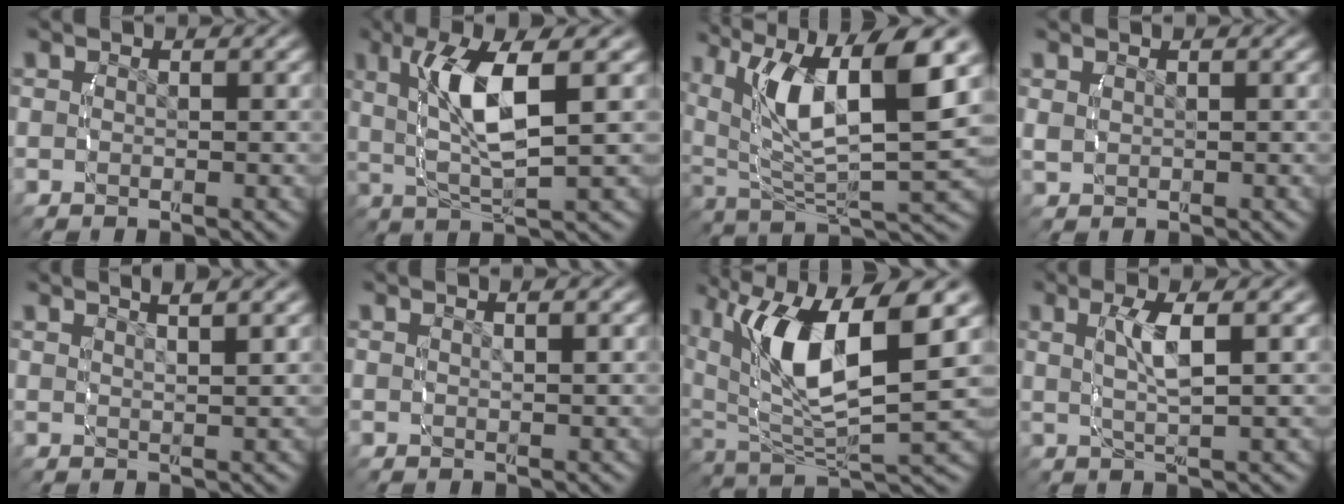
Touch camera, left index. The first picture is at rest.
{"total": 6.5, "force": [1.5, 1.8, 6.0], "torque": [-0.126, -0.001, 0.033]}
{"total": 10.7, "force": [2.8, 4.9, 9.1], "torque": [-0.167, -0.007, 0.054]}
{"total": 0.8, "force": [0.5, 0.5, 0.4], "torque": [-0.017, -0.004, 0.018]}
{"total": 3.5, "force": [2.7, -0.1, 2.1], "torque": [-0.030, 0.005, 0.047]}
{"total": 1.1, "force": [0.7, -0.7, 0.4], "torque": [-0.005, 0.002, 0.017]}
{"total": 10.6, "force": [2.4, 5.0, 9.0], "torque": [-0.182, -0.017, 0.052]}
{"total": 3.6, "force": [1.1, 0.1, 3.4], "torque": [-0.070, 0.002, 0.026]}